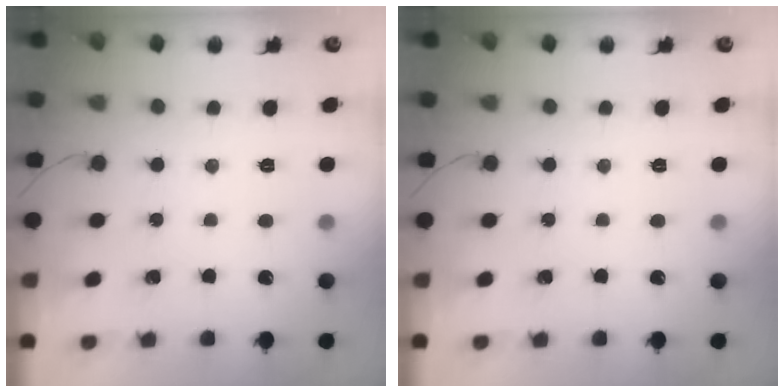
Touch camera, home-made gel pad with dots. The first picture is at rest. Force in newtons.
{"total": 0.0}